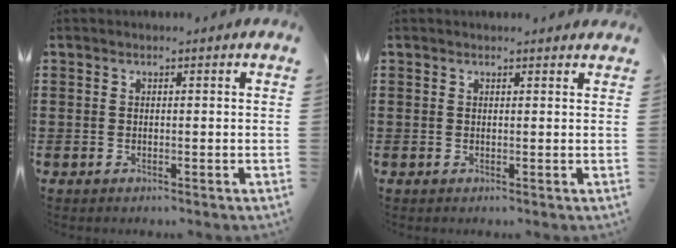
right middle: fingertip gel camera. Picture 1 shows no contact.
{"total": 0.5, "force": [0.5, 0.1, 0.1], "torque": [0.003, -0.004, 0.008]}